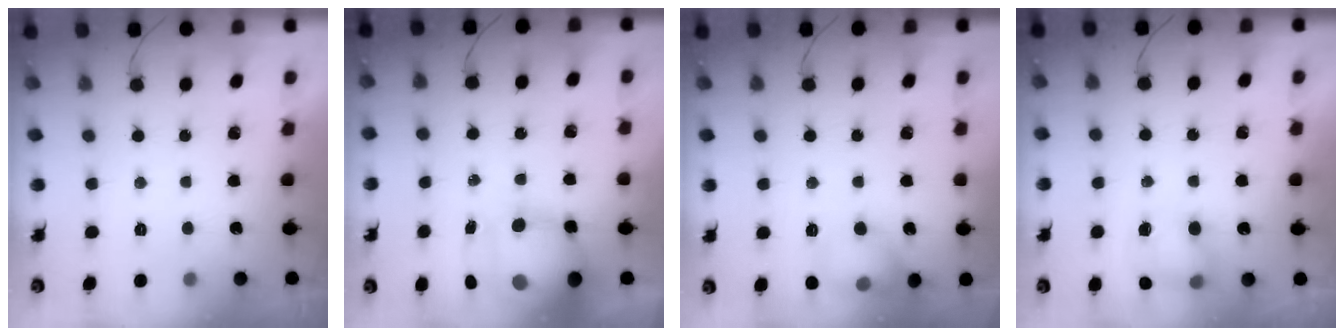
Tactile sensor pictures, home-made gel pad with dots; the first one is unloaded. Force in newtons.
{"total": 13.9, "press": 13.4, "slide": 3.4}
{"total": 10.4, "press": 10.3, "slide": 1.4}
{"total": 6.8, "press": 6.8, "slide": 0.5}